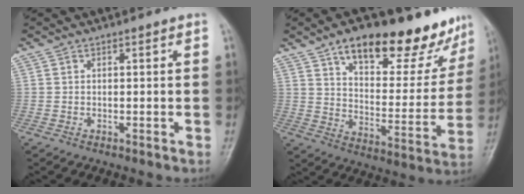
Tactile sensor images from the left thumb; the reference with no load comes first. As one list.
[{"total": 22.6, "force": [15.6, 8.9, 13.7], "torque": [-0.141, -0.062, 0.233]}]